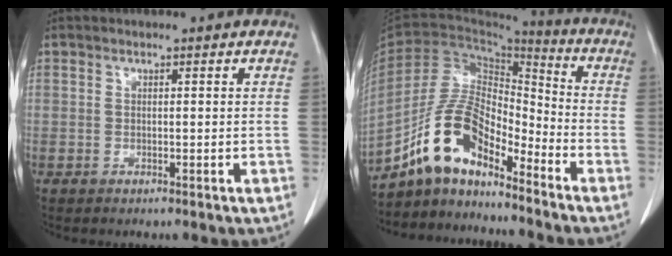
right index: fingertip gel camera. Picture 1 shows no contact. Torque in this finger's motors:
{"motor_torque": [0.32, -0.33, 0.11, -0.03]}